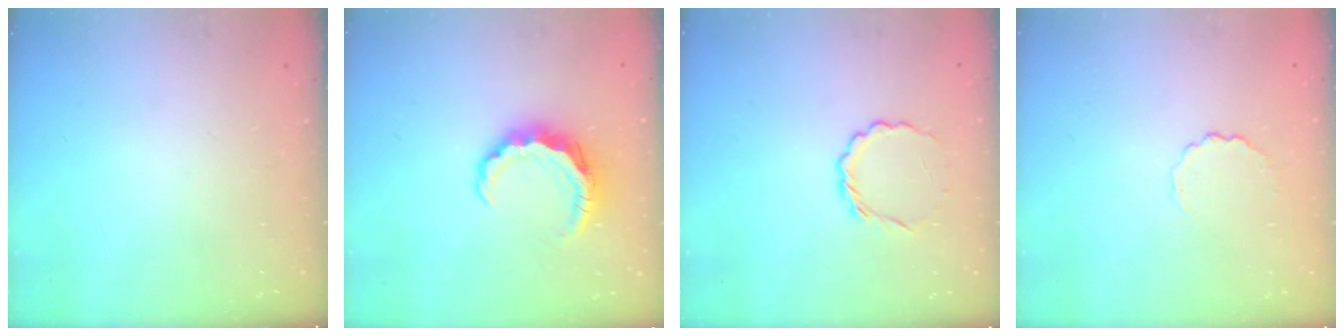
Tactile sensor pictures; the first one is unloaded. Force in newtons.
{"total": 8.2, "press": 8.1, "slide": 1.2}
{"total": 3.9, "press": 3.7, "slide": 1.3}
{"total": 3.1, "press": 2.9, "slide": 1.1}